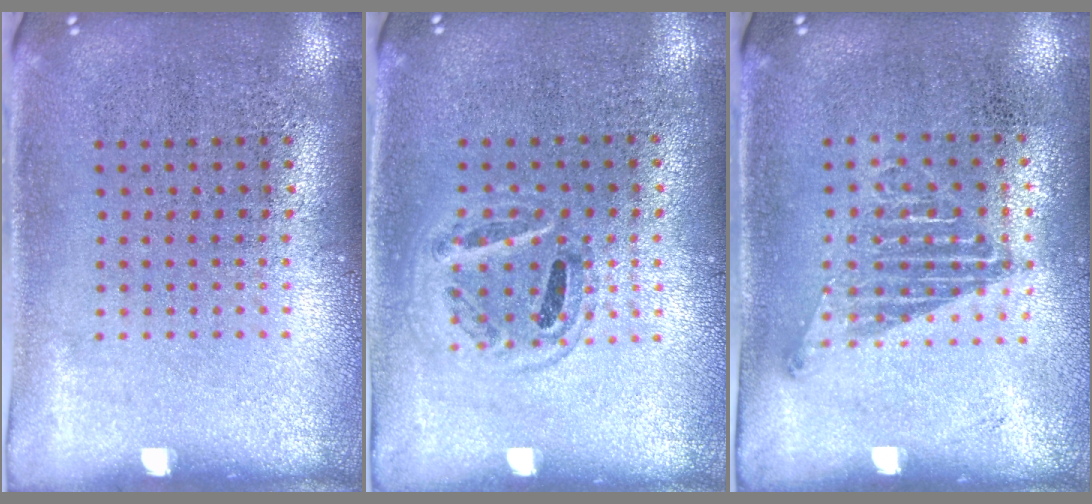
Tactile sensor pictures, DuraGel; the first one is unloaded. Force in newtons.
{"total": 0.9, "press": 0.9, "slide": 0.1}
{"total": 1.1, "press": 1.0, "slide": 0.5}